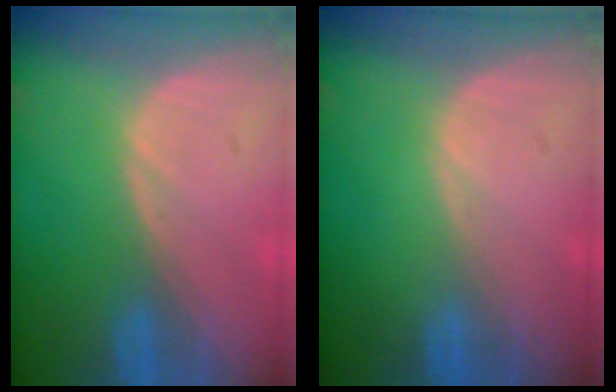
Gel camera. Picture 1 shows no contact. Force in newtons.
{"total": 0.0}